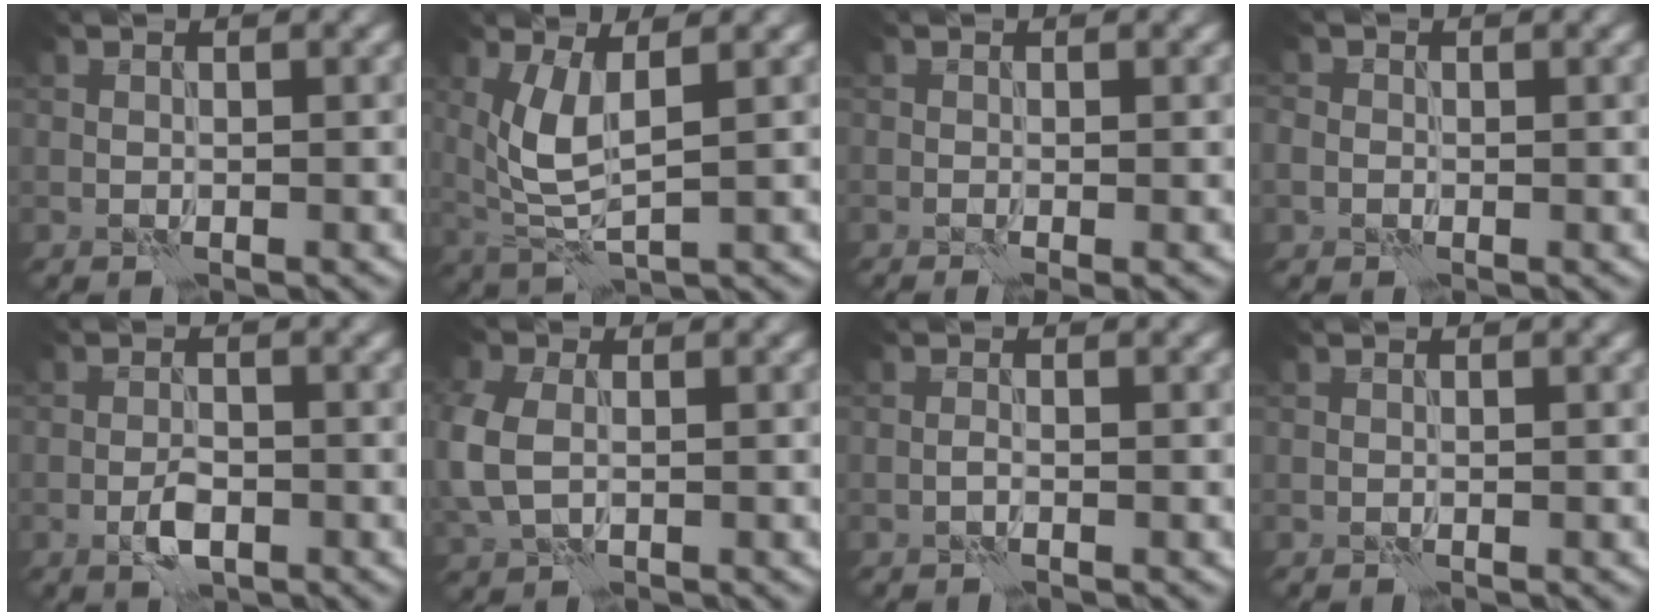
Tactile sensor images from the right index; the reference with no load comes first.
{"total": 4.5, "force": [1.1, 1.7, 4.0], "torque": [-0.095, -0.005, 0.029]}
{"total": 1.1, "force": [-0.4, 0.2, 1.0], "torque": [-0.017, -0.004, -0.006]}
{"total": 1.2, "force": [-0.1, 1.1, 0.3], "torque": [0.000, -0.002, -0.005]}
{"total": 2.4, "force": [-1.2, 1.0, 1.9], "torque": [-0.034, 0.002, -0.025]}
{"total": 4.9, "force": [-0.1, 3.7, 3.2], "torque": [-0.099, -0.003, 0.000]}
{"total": 0.5, "force": [-0.4, 0.1, 0.4], "torque": [-0.009, 0.004, -0.008]}
{"total": 0.0}